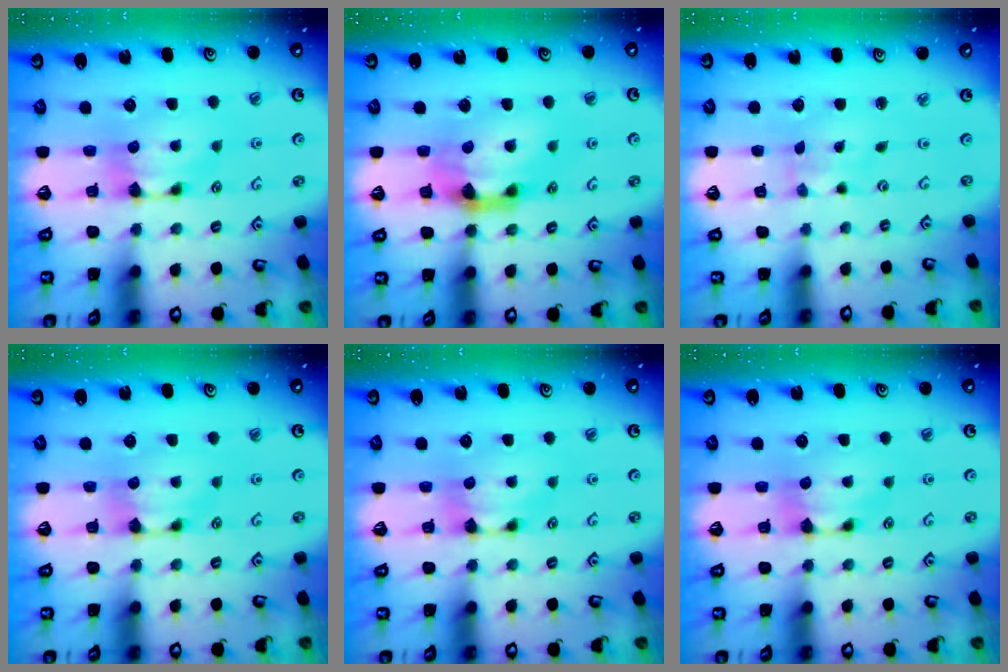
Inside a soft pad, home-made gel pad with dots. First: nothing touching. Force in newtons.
{"total": 5.2, "press": 4.7, "slide": 2.2}
{"total": 5.1, "press": 5.0, "slide": 0.9}
{"total": 0.0}
{"total": 0.0}
{"total": 0.0}